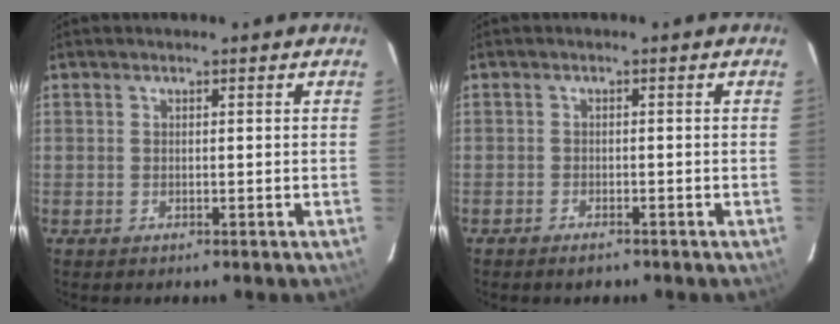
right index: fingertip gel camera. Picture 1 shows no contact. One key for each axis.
{"total": 2.2, "fx": -1.8, "fy": 0.9, "fz": 0.9, "tx": -0.026, "ty": 0.000, "tz": -0.032}